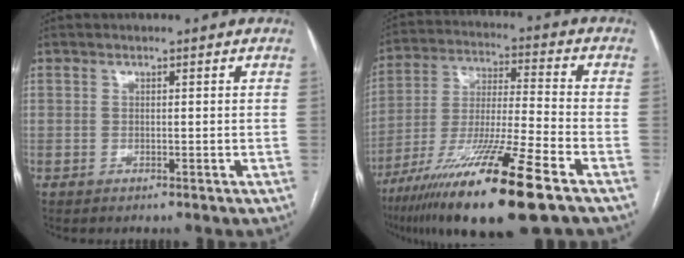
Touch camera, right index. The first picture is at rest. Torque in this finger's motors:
{"motor_torque": [1.21, -0.93, 1.05, 0.21]}